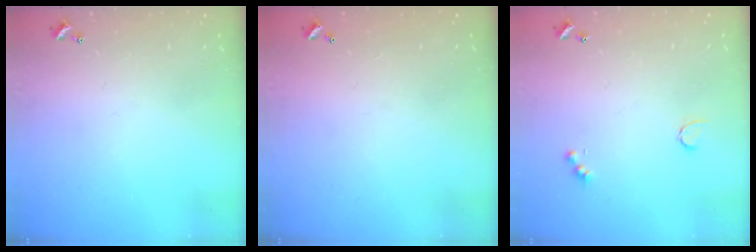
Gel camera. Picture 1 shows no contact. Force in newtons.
{"total": 2.9, "press": 2.9, "slide": 0.1}
{"total": 2.6, "press": 2.5, "slide": 0.5}